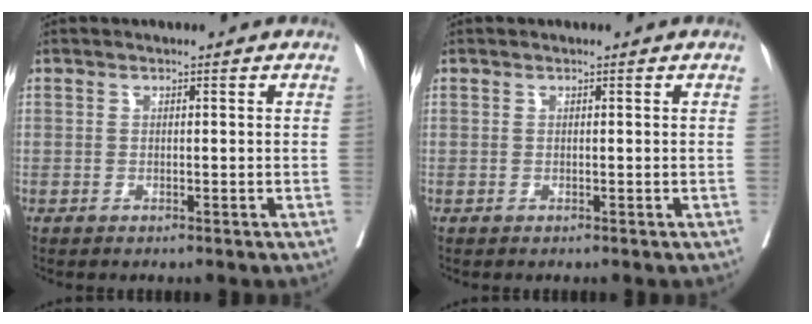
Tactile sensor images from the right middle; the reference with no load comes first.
{"total": 0.0}